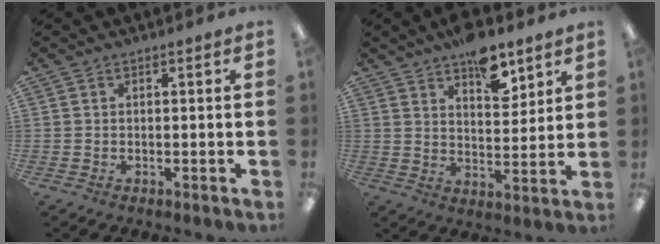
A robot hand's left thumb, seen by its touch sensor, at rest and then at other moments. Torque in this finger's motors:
{"motor_torque": [1.17, 0.69, 0.72, -0.69, 0.02]}